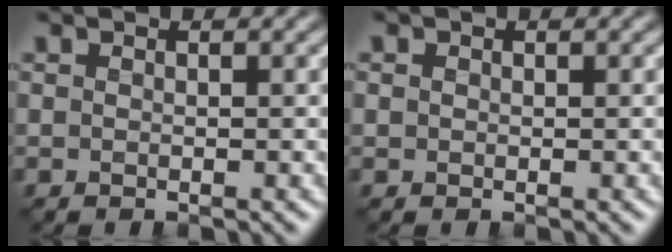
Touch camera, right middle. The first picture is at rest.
{"total": 0.5, "force": [0.1, 0.5, 0.1], "torque": [0.001, 0.000, 0.001]}